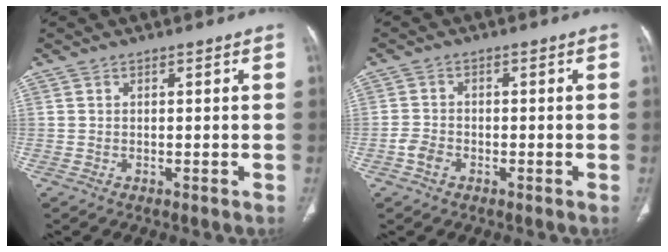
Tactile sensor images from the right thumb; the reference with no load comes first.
{"total": 3.0, "force": [-1.5, 2.1, 1.5], "torque": [-0.028, 0.012, -0.029]}